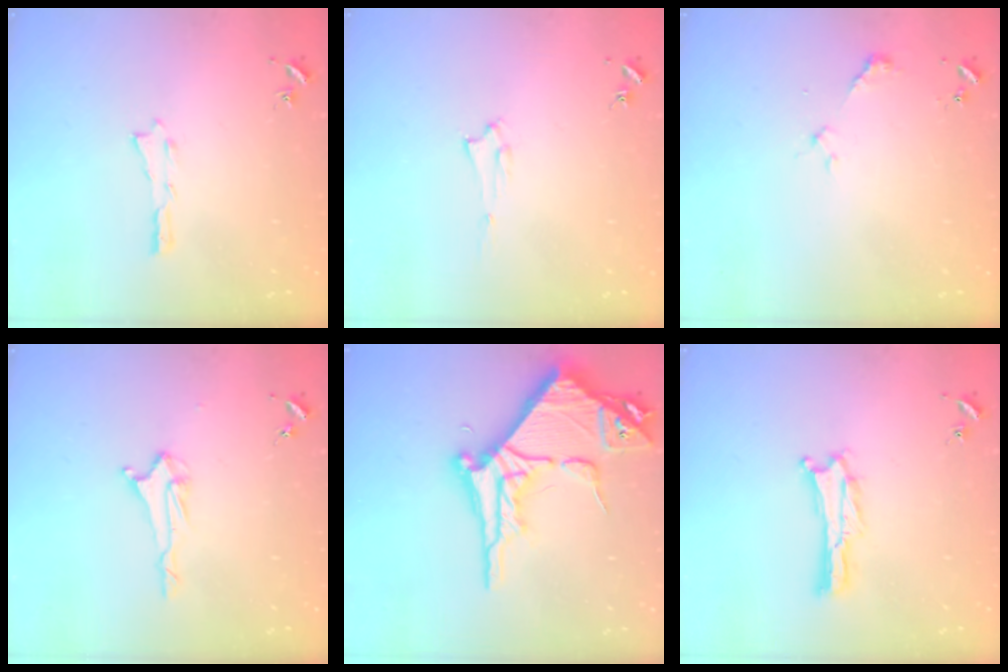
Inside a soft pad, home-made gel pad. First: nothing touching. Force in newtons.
{"total": 1.5, "press": 1.5, "slide": 0.2}
{"total": 2.3, "press": 2.3, "slide": 0.1}
{"total": 2.1, "press": 2.0, "slide": 0.4}
{"total": 10.5, "press": 10.4, "slide": 1.2}
{"total": 0.0}